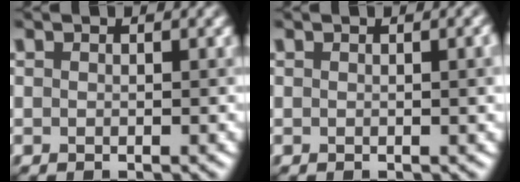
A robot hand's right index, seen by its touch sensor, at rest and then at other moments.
{"total": 2.2, "force": [0.2, 0.8, 2.1], "torque": [-0.010, 0.013, -0.003]}